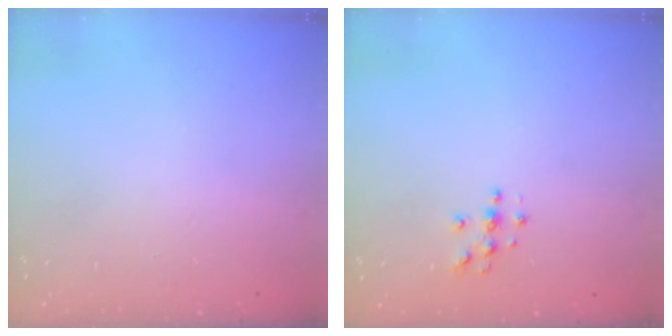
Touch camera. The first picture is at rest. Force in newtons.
{"total": 3.8, "press": 3.8, "slide": 0.4}